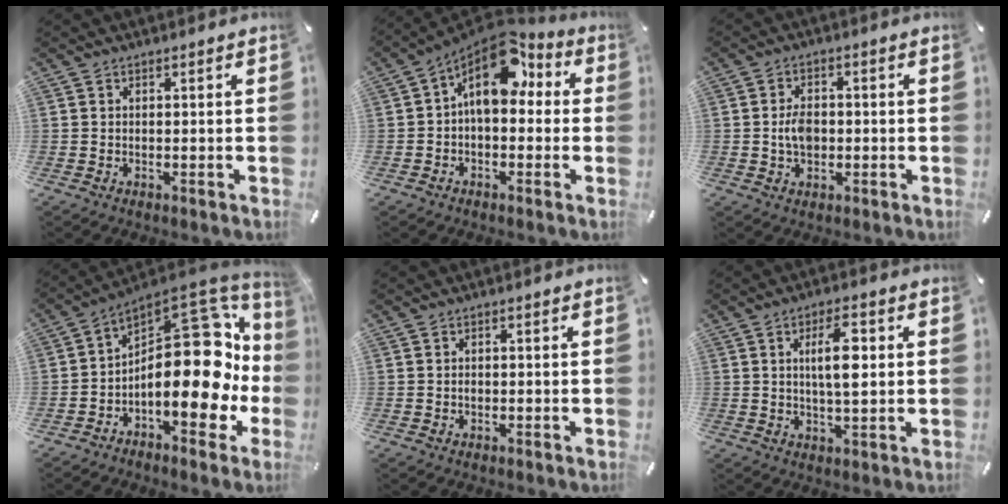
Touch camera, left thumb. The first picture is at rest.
{"total": 12.4, "force": [4.3, 7.9, 8.6], "torque": [-0.144, -0.028, 0.077]}
{"total": 4.8, "force": [-0.5, 3.4, 3.4], "torque": [-0.062, 0.003, -0.013]}
{"total": 24.6, "force": [0.3, 13.0, 21.0], "torque": [-0.299, -0.035, 0.011]}
{"total": 0.5, "force": [-0.2, 0.3, 0.3], "torque": [-0.007, 0.001, -0.005]}
{"total": 8.7, "force": [1.8, 2.8, 8.0], "torque": [-0.156, -0.004, 0.021]}